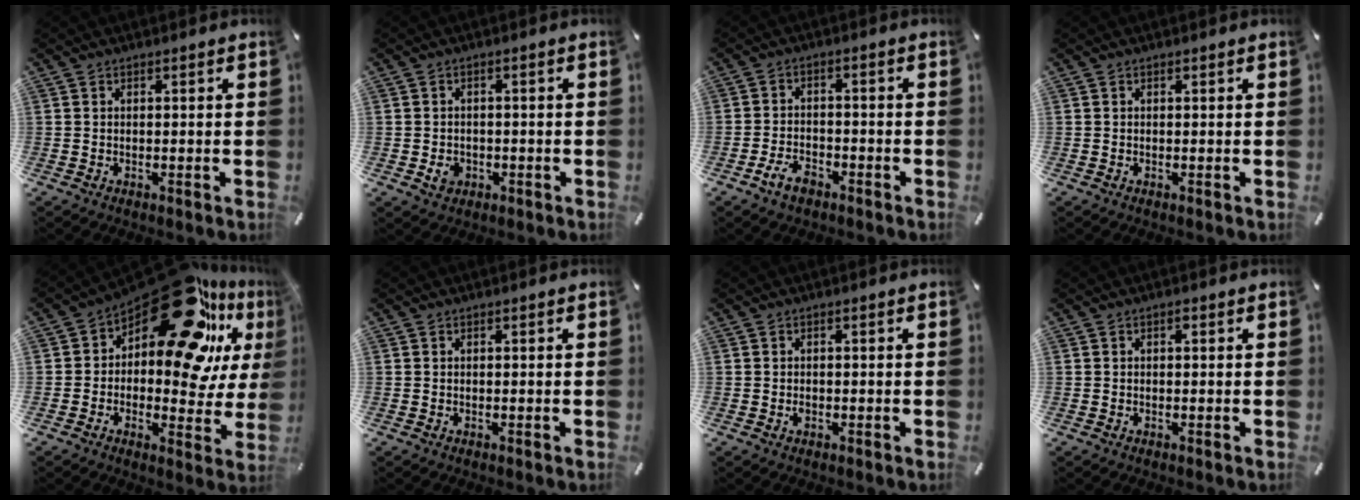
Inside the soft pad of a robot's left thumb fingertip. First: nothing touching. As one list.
[{"total": 3.6, "force": [-1.0, 3.0, 1.7], "torque": [-0.020, 0.002, -0.017]}, {"total": 5.5, "force": [-3.5, 3.0, 3.0], "torque": [-0.064, 0.017, -0.068]}, {"total": 0.0}, {"total": 24.7, "force": [13.1, 11.5, 17.5], "torque": [-0.233, -0.094, 0.220]}, {"total": 0.0}, {"total": 1.0, "force": [-0.3, 0.7, 0.6], "torque": [-0.013, 0.000, -0.006]}, {"total": 0.7, "force": [0.1, 0.4, 0.6], "torque": [-0.011, 0.003, 0.001]}]